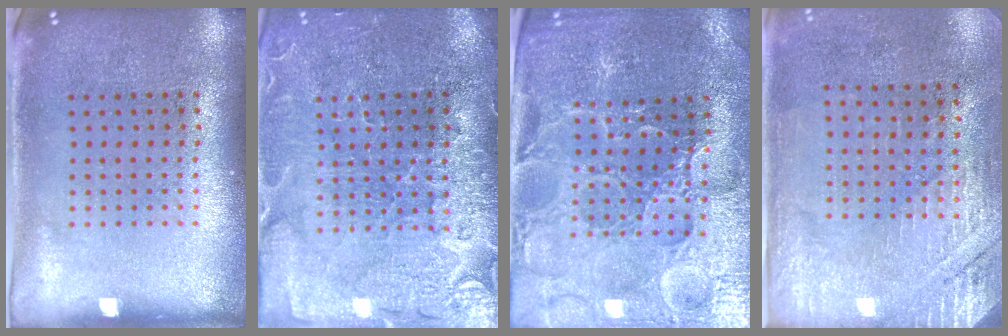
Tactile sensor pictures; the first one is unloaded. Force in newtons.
{"total": 3.5, "press": 3.4, "slide": 1.0}
{"total": 3.5, "press": 3.4, "slide": 0.6}
{"total": 2.7, "press": 2.5, "slide": 1.1}